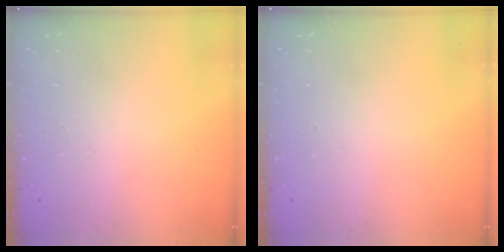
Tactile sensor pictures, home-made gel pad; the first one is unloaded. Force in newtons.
{"total": 0.0}